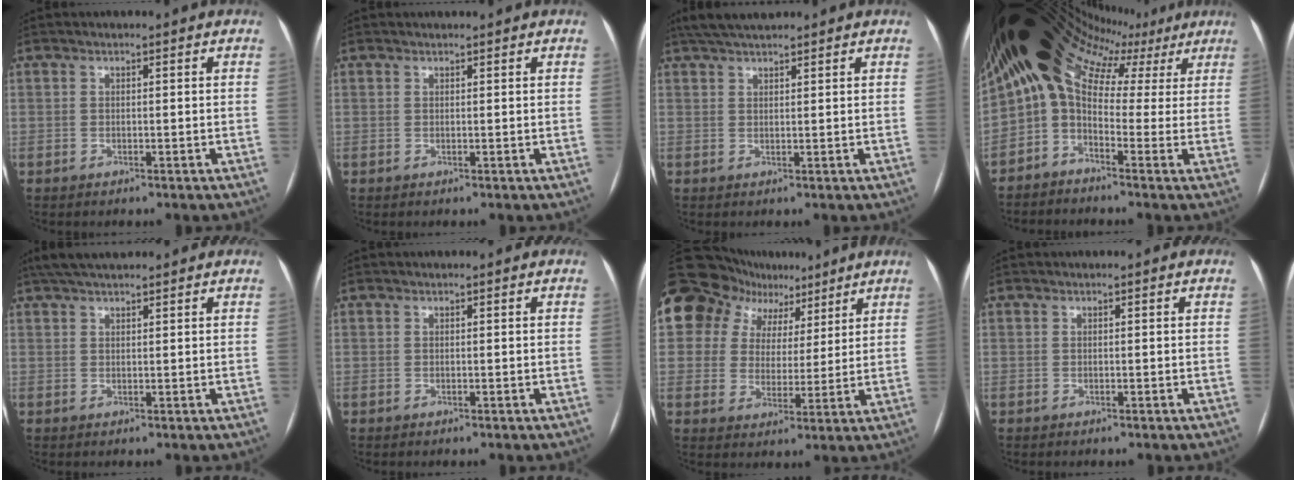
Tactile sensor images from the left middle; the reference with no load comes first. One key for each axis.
{"total": 1.0, "fx": 0.9, "fy": 0.3, "fz": 0.4, "tx": -0.012, "ty": 0.016, "tz": 0.014}
{"total": 4.9, "fx": 4.4, "fy": 0.8, "fz": 2.1, "tx": -0.035, "ty": 0.030, "tz": 0.080}
{"total": 17.6, "fx": 8.2, "fy": 11.5, "fz": 10.4, "tx": -0.197, "ty": 0.108, "tz": 0.112}
{"total": 5.1, "fx": 4.4, "fy": 1.0, "fz": 2.4, "tx": -0.039, "ty": 0.034, "tz": 0.079}
{"total": 0.0}
{"total": 15.9, "fx": 10.0, "fy": 11.3, "fz": 5.2, "tx": -0.112, "ty": 0.059, "tz": 0.159}
{"total": 0.0}